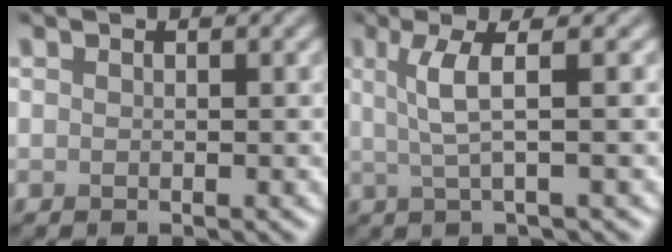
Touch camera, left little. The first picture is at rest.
{"total": 3.6, "force": [0.8, 0.6, 3.4], "torque": [-0.065, 0.002, 0.018]}